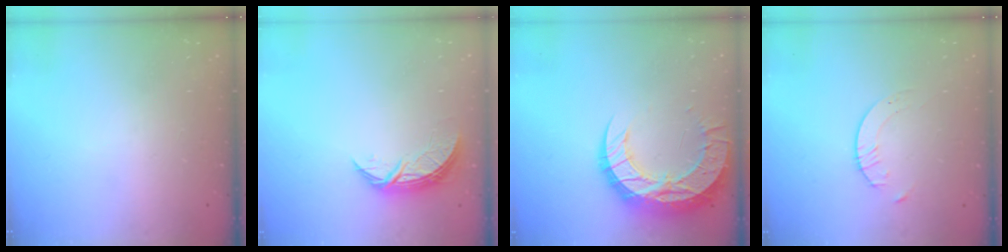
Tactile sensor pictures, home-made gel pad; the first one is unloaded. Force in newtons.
{"total": 7.3, "press": 7.3, "slide": 0.5}
{"total": 17.5, "press": 17.4, "slide": 1.4}
{"total": 1.7, "press": 1.7, "slide": 0.2}